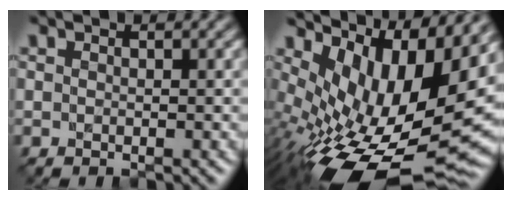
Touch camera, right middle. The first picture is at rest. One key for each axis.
{"total": 14.3, "fx": 0.6, "fy": 6.9, "fz": 12.5, "tx": -0.187, "ty": -0.008, "tz": 0.020}